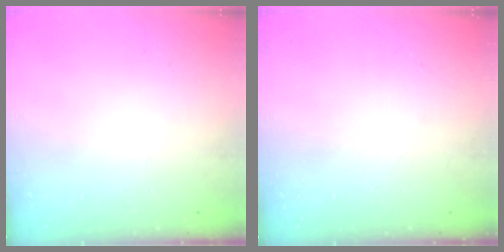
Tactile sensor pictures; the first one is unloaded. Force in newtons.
{"total": 0.0}